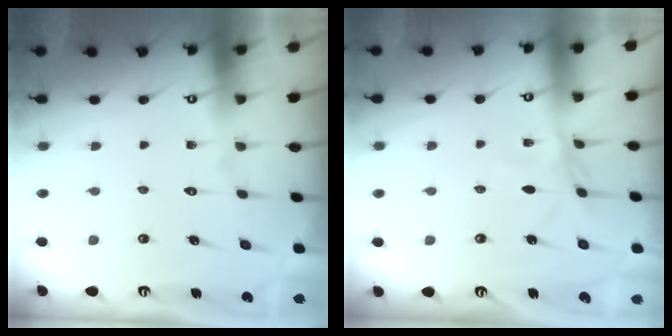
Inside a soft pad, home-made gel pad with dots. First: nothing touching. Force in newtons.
{"total": 3.0, "press": 2.9, "slide": 0.3}